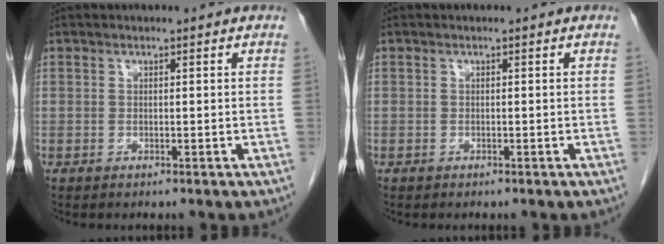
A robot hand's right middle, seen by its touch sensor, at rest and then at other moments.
{"total": 0.0}